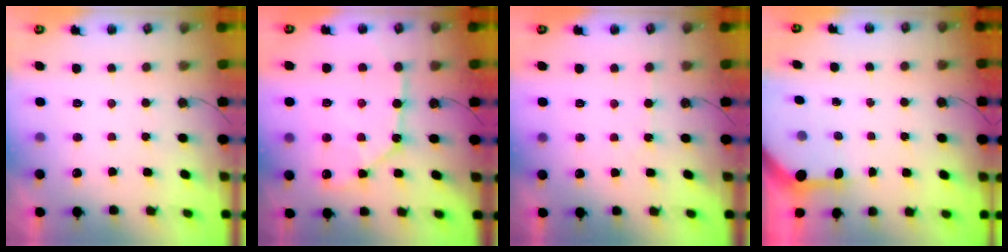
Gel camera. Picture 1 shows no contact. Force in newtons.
{"total": 12.1, "press": 12.0, "slide": 1.4}
{"total": 2.5, "press": 2.5, "slide": 0.5}
{"total": 3.2, "press": 3.2, "slide": 0.2}